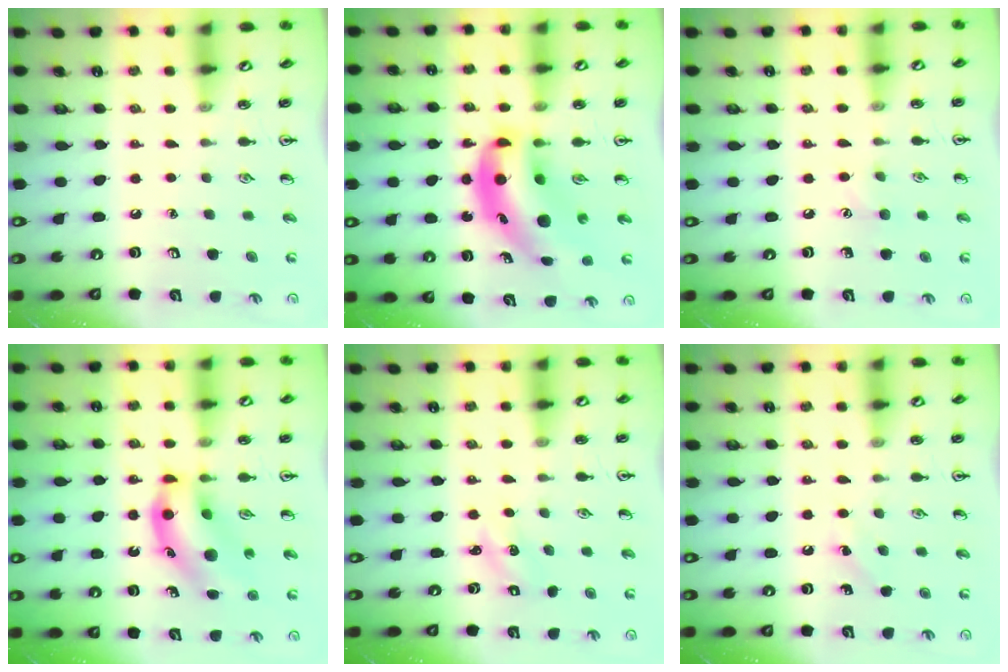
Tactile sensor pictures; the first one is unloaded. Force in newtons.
{"total": 13.3, "press": 12.8, "slide": 3.9}
{"total": 4.0, "press": 3.8, "slide": 1.3}
{"total": 12.0, "press": 11.5, "slide": 3.5}
{"total": 1.2, "press": 1.1, "slide": 0.5}
{"total": 4.0, "press": 3.7, "slide": 1.4}